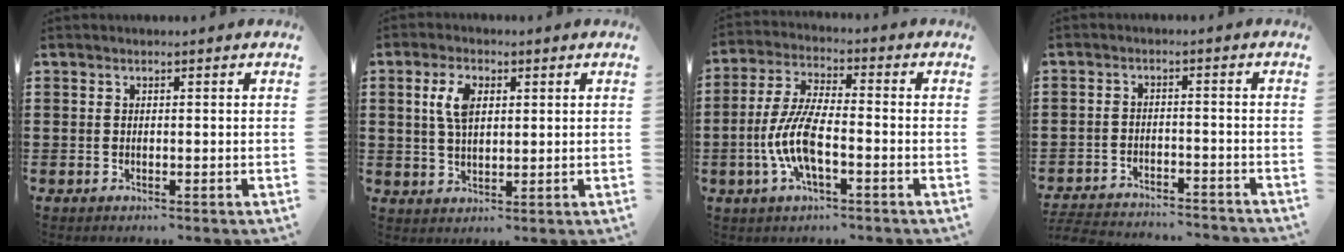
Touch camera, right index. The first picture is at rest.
{"total": 5.4, "force": [1.5, 2.9, 4.3], "torque": [-0.094, 0.013, 0.024]}
{"total": 8.4, "force": [-2.5, 2.5, 7.6], "torque": [-0.184, -0.019, -0.055]}
{"total": 4.2, "force": [-4.1, 0.2, 0.5], "torque": [-0.017, -0.002, -0.087]}